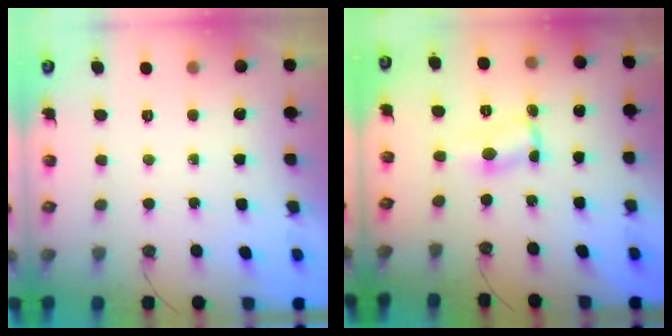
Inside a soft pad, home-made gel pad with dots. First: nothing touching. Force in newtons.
{"total": 1.2, "press": 1.1, "slide": 0.6}